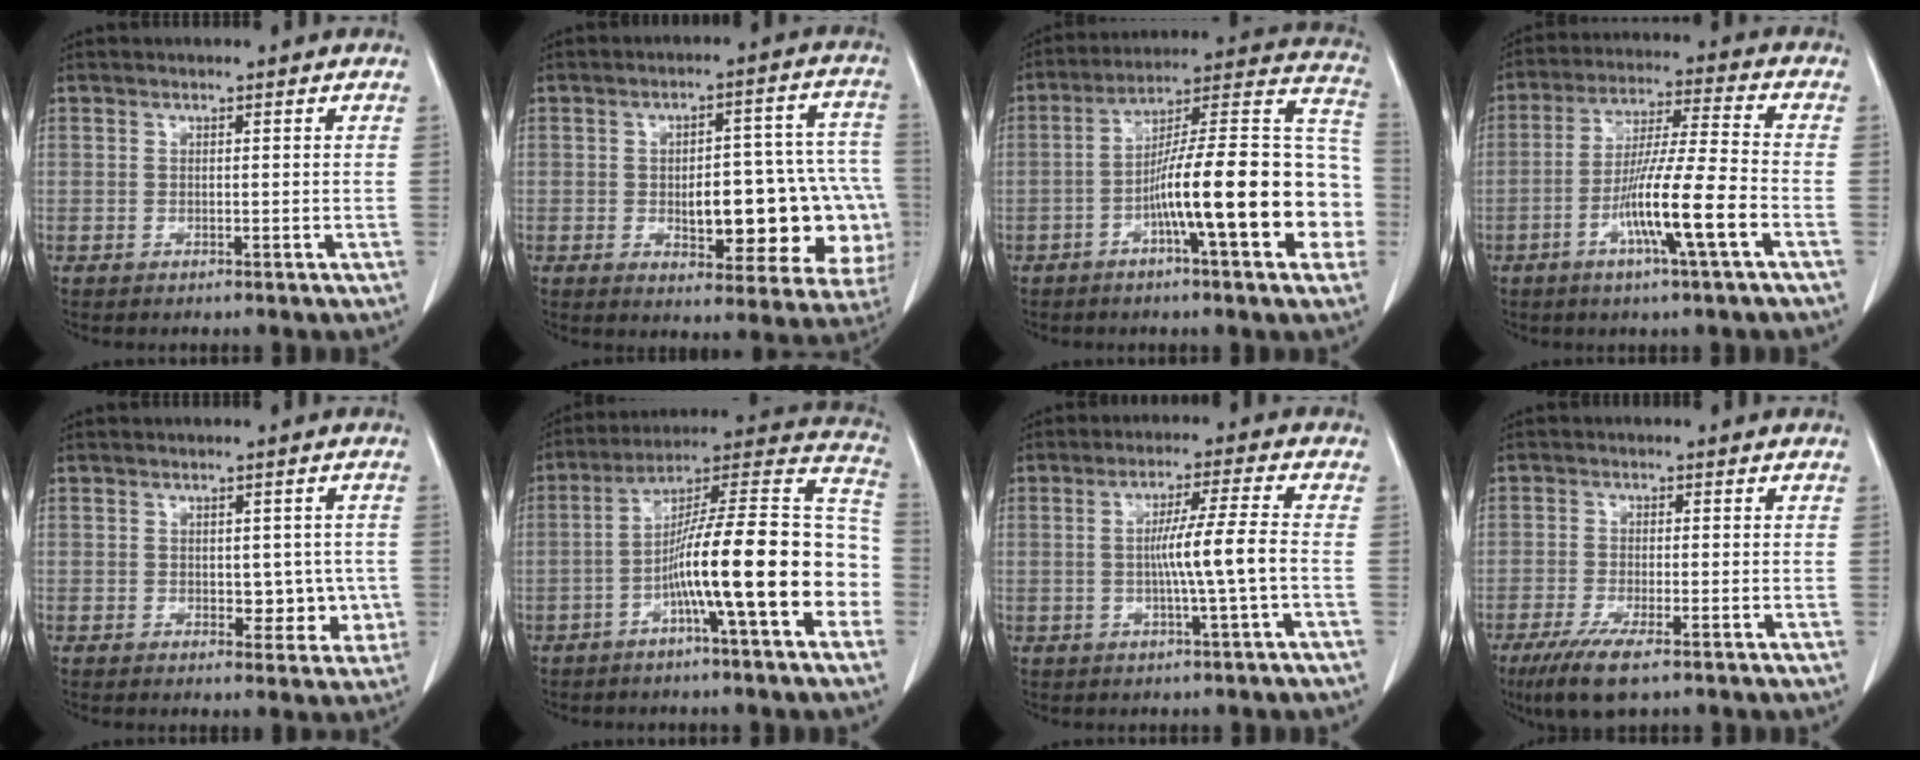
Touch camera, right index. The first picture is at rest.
{"total": 19.1, "force": [-3.4, 7.2, 17.4], "torque": [-0.144, 0.038, -0.021]}
{"total": 20.8, "force": [-5.4, 2.8, 19.9], "torque": [-0.236, 0.034, -0.082]}
{"total": 12.2, "force": [-4.7, -0.6, 11.2], "torque": [-0.209, -0.006, -0.088]}
{"total": 5.0, "force": [-0.5, 3.2, 3.8], "torque": [-0.031, 0.008, 0.001]}
{"total": 19.0, "force": [-5.4, 1.5, 18.2], "torque": [-0.242, 0.031, -0.089]}
{"total": 7.1, "force": [-1.0, -1.3, 6.9], "torque": [-0.118, 0.002, -0.016]}
{"total": 6.5, "force": [-4.1, 1.1, 4.9], "torque": [-0.095, -0.017, -0.069]}